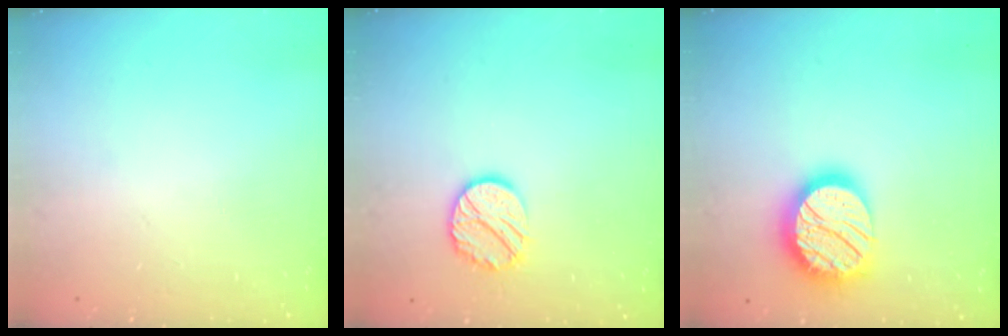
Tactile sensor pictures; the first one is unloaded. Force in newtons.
{"total": 11.0, "press": 11.0, "slide": 0.5}
{"total": 20.3, "press": 20.2, "slide": 1.5}